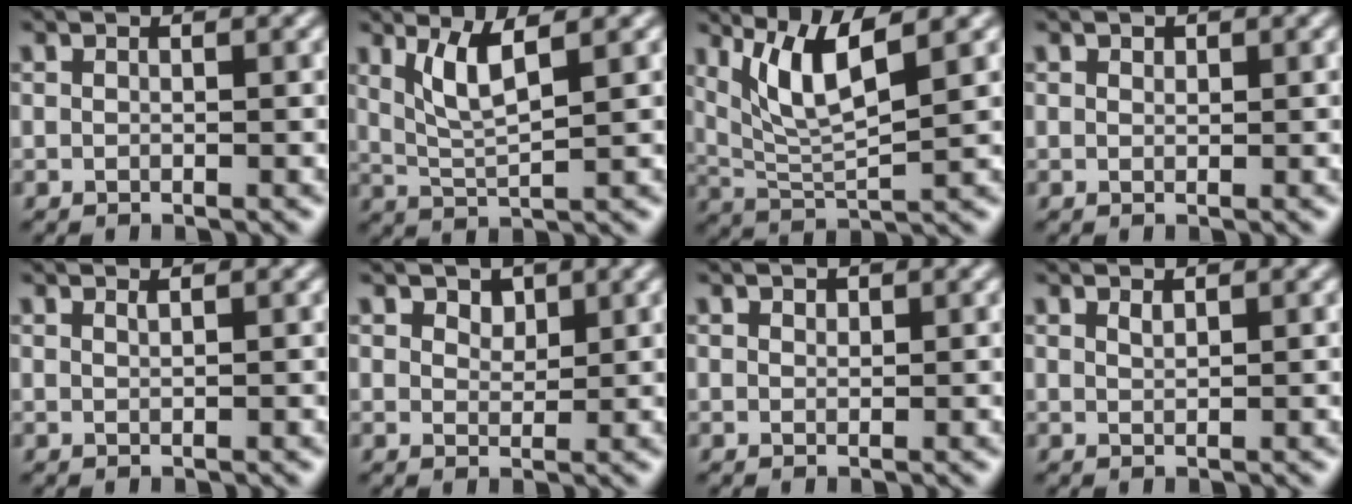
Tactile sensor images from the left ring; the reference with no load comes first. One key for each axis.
{"total": 3.7, "fx": 1.7, "fy": 0.7, "fz": 3.1, "tx": -0.066, "ty": -0.007, "tz": 0.040}
{"total": 5.8, "fx": 2.9, "fy": 1.2, "fz": 4.8, "tx": -0.097, "ty": -0.006, "tz": 0.061}
{"total": 0.5, "fx": 0.4, "fy": 0.3, "fz": 0.1, "tx": -0.001, "ty": -0.002, "tz": 0.007}
{"total": 0.6, "fx": 0.5, "fy": 0.1, "fz": 0.3, "tx": -0.001, "ty": -0.002, "tz": 0.009}
{"total": 1.5, "fx": 1.0, "fy": 1.0, "fz": 0.6, "tx": -0.010, "ty": -0.004, "tz": 0.014}
{"total": 0.6, "fx": 0.5, "fy": 0.4, "fz": 0.2, "tx": -0.003, "ty": -0.001, "tz": 0.009}
{"total": 0.7, "fx": 0.6, "fy": 0.2, "fz": 0.3, "tx": -0.006, "ty": -0.002, "tz": 0.013}